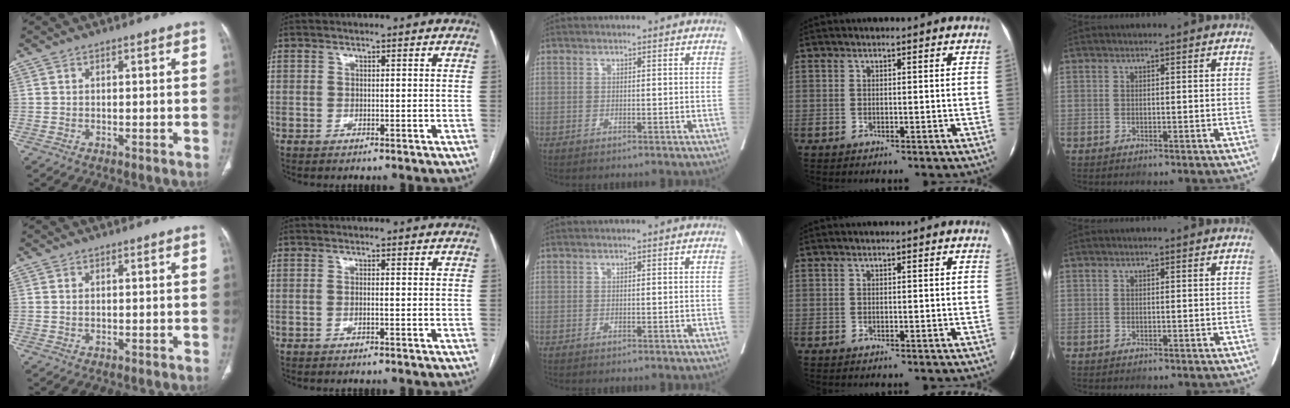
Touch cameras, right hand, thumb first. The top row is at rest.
{"thumb": {"total": 0.7, "force": [0.3, 0.4, 0.4], "torque": [-0.009, -0.001, 0.009]}, "index": {"total": 0.7, "force": [-0.2, 0.0, 0.6], "torque": [-0.013, 0.001, -0.003]}}